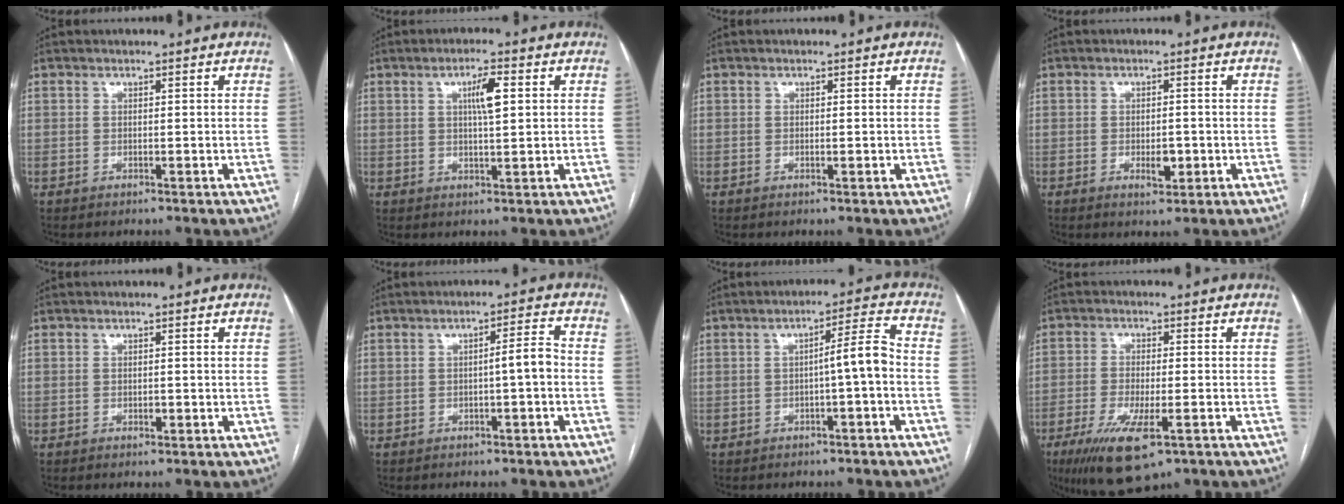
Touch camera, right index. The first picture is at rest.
{"total": 4.5, "force": [1.3, 0.7, 4.3], "torque": [-0.076, 0.004, 0.022]}
{"total": 0.7, "force": [-0.1, 0.1, 0.6], "torque": [-0.012, -0.003, 0.000]}
{"total": 3.2, "force": [-0.9, 1.4, 2.7], "torque": [-0.043, -0.001, -0.009]}
{"total": 0.8, "force": [-0.2, 0.4, 0.6], "torque": [-0.010, -0.001, -0.004]}
{"total": 3.3, "force": [-0.7, 0.1, 3.2], "torque": [-0.043, 0.008, -0.011]}
{"total": 4.9, "force": [-1.1, -0.1, 4.8], "torque": [-0.067, 0.014, -0.017]}
{"total": 10.9, "force": [-6.1, 2.8, 8.6], "torque": [-0.156, -0.025, -0.097]}